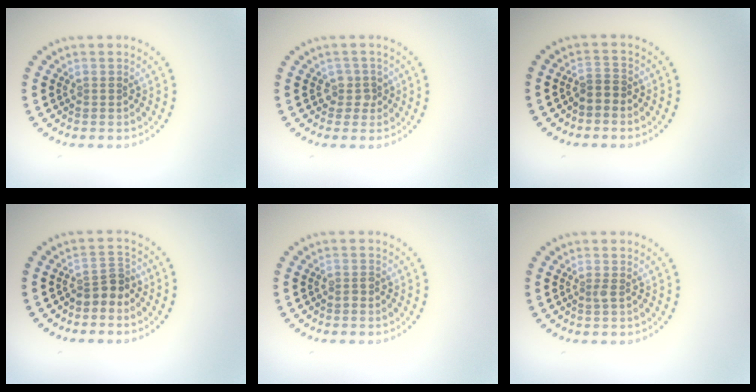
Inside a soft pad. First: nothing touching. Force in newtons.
{"total": 1.4, "press": 1.2, "slide": 0.8}
{"total": 1.2, "press": 0.8, "slide": 0.9}
{"total": 2.3, "press": 1.8, "slide": 1.4}
{"total": 0.8, "press": 0.7, "slide": 0.4}
{"total": 0.6, "press": 0.5, "slide": 0.3}